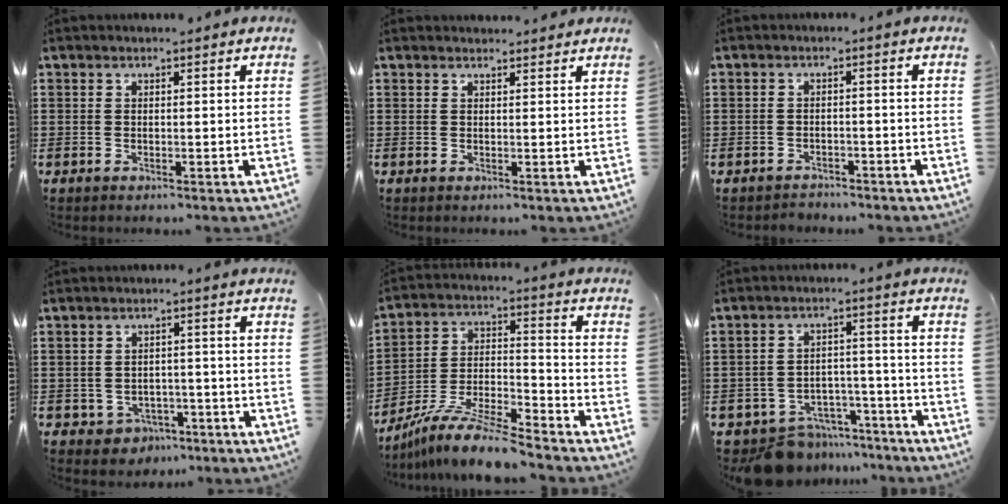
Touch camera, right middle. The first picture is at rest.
{"total": 1.6, "force": [1.5, 0.3, 0.1], "torque": [0.002, -0.001, 0.028]}
{"total": 1.8, "force": [-1.7, 0.5, -0.3], "torque": [-0.002, -0.001, -0.039]}
{"total": 2.2, "force": [-1.8, 1.2, 0.0], "torque": [-0.014, -0.002, -0.039]}
{"total": 10.9, "force": [-10.2, 0.3, 4.0], "torque": [-0.069, 0.021, -0.198]}
{"total": 8.5, "force": [-8.0, 2.3, 1.5], "torque": [-0.033, 0.029, -0.155]}